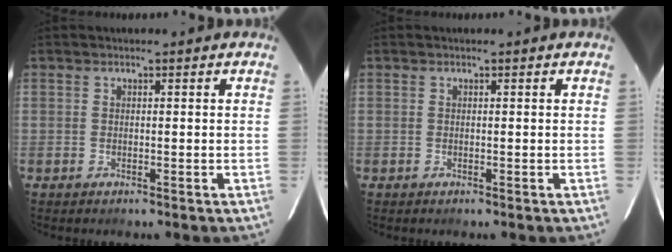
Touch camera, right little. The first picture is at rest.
{"total": 0.0}